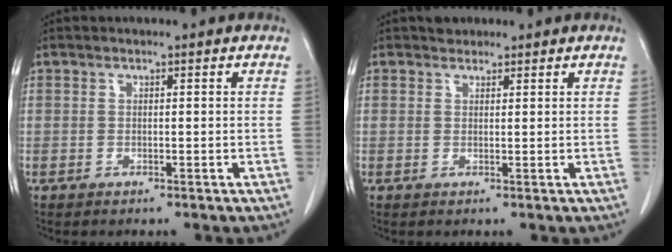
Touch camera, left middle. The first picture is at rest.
{"total": 1.3, "force": [1.1, 0.7, 0.1], "torque": [-0.002, 0.006, 0.015]}